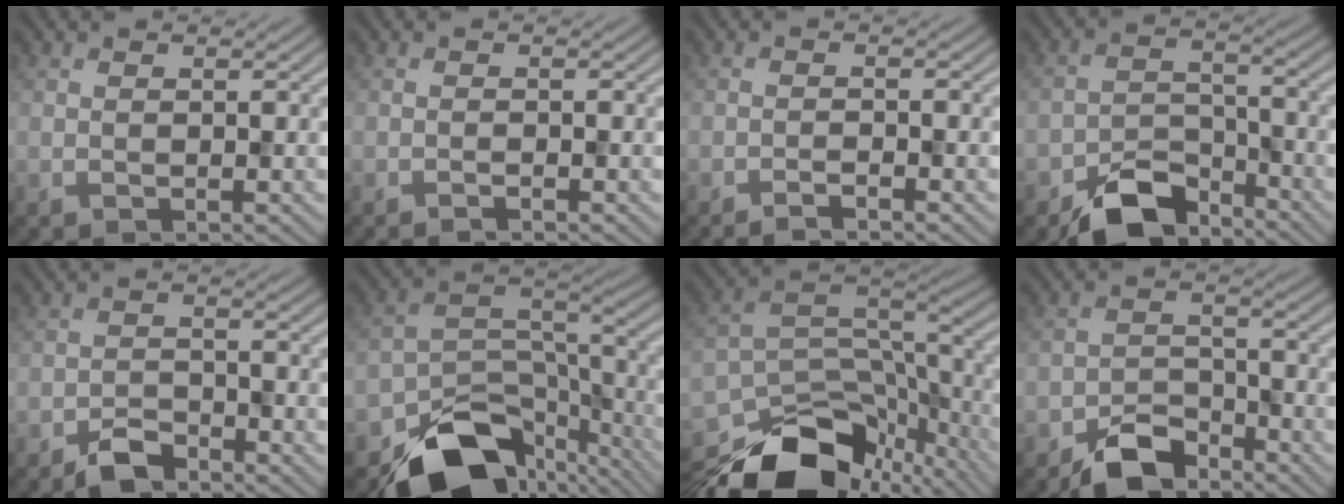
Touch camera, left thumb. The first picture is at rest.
{"total": 0.8, "force": [-0.7, 0.0, 0.4], "torque": [-0.007, 0.002, -0.014]}
{"total": 1.8, "force": [-1.6, 0.1, 0.9], "torque": [-0.015, 0.003, -0.032]}
{"total": 8.5, "force": [-6.4, 4.1, 3.9], "torque": [-0.064, -0.009, -0.122]}
{"total": 3.6, "force": [-2.9, 1.5, 1.5], "torque": [-0.025, 0.001, -0.062]}
{"total": 14.7, "force": [-10.4, 7.8, 6.8], "torque": [-0.123, -0.025, -0.159]}
{"total": 16.7, "force": [-12.1, 7.6, 8.6], "torque": [-0.199, -0.031, -0.179]}
{"total": 6.8, "force": [-5.2, 3.2, 3.0], "torque": [-0.049, -0.003, -0.106]}